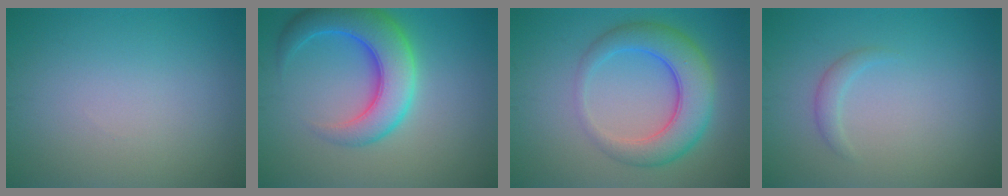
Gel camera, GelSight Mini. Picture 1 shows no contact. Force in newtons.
{"total": 7.4, "press": 7.4, "slide": 0.3}
{"total": 6.3, "press": 6.3, "slide": 0.3}
{"total": 1.2, "press": 1.2, "slide": 0.1}